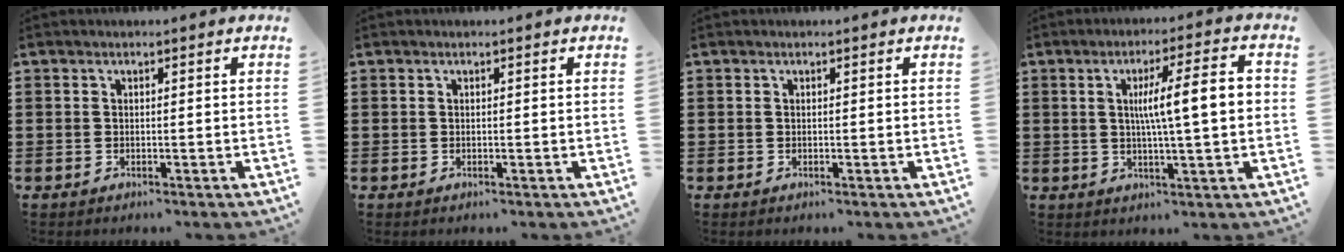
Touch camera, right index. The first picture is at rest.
{"total": 0.0}
{"total": 0.0}
{"total": 9.5, "force": [1.0, 1.2, 9.4], "torque": [-0.163, 0.000, 0.009]}